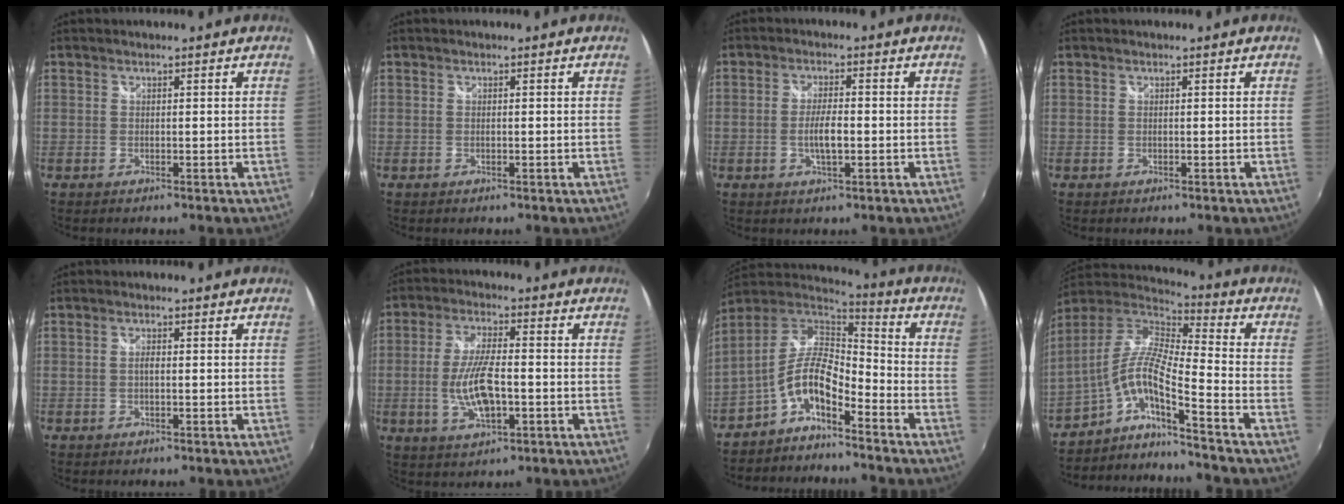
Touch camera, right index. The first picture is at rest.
{"total": 0.0}
{"total": 4.1, "force": [-1.0, 1.1, 3.8], "torque": [-0.075, -0.003, -0.016]}
{"total": 0.0}
{"total": 1.0, "force": [-0.2, 0.3, 0.9], "torque": [-0.017, 0.003, -0.005]}
{"total": 9.7, "force": [-2.1, 3.3, 8.9], "torque": [-0.176, -0.004, -0.037]}
{"total": 9.2, "force": [-5.2, 3.2, 6.9], "torque": [-0.143, 0.016, -0.104]}
{"total": 11.9, "force": [-5.8, 0.3, 10.4], "torque": [-0.189, -0.007, -0.124]}